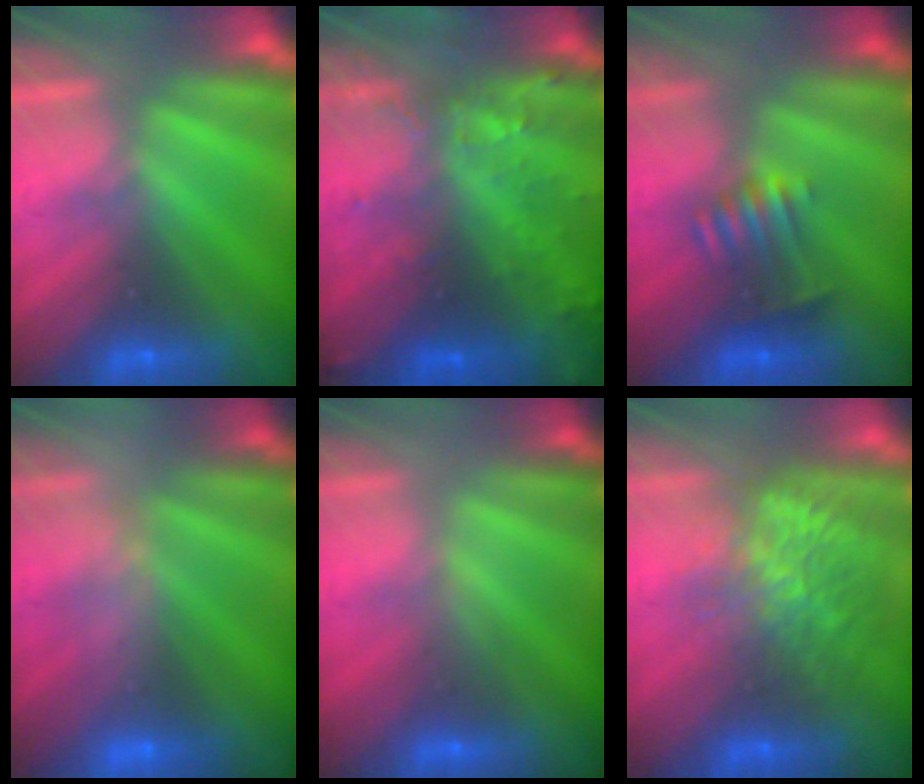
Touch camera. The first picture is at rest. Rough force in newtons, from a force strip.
{"total": 6.7}
{"total": 3.4}
{"total": 2.4}
{"total": 2.2}
{"total": 7.7}